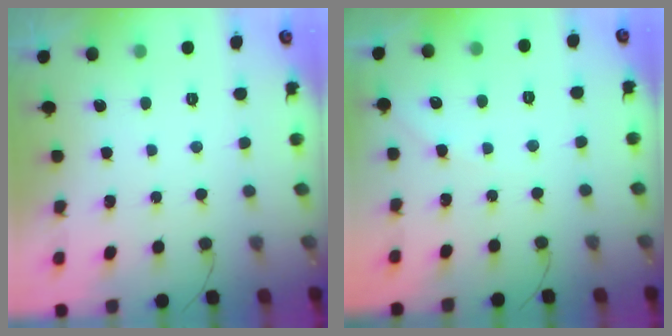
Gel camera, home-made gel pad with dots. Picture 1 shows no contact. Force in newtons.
{"total": 3.7, "press": 3.7, "slide": 0.6}